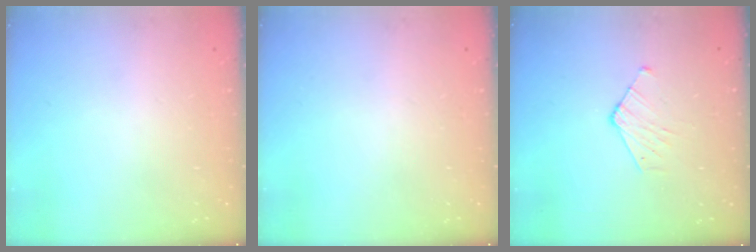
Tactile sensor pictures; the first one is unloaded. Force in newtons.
{"total": 0.0}
{"total": 4.1, "press": 4.1, "slide": 0.5}